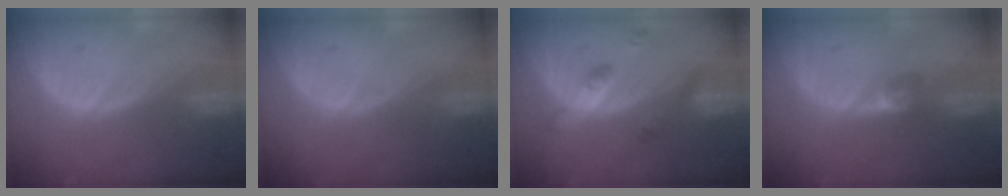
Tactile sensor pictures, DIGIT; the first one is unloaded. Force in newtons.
{"total": 0.0}
{"total": 4.8, "press": 4.8, "slide": 0.1}
{"total": 2.8, "press": 2.4, "slide": 1.5}